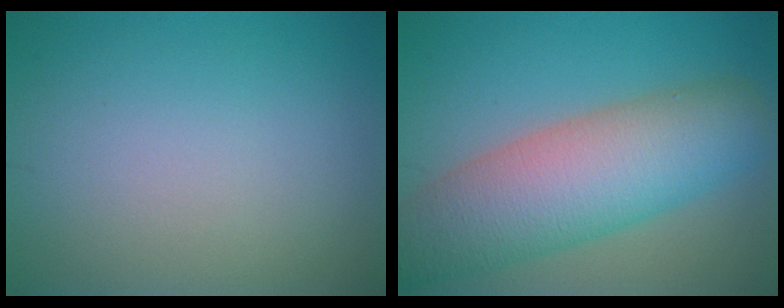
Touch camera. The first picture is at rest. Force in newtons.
{"total": 9.6, "press": 9.6, "slide": 0.4}